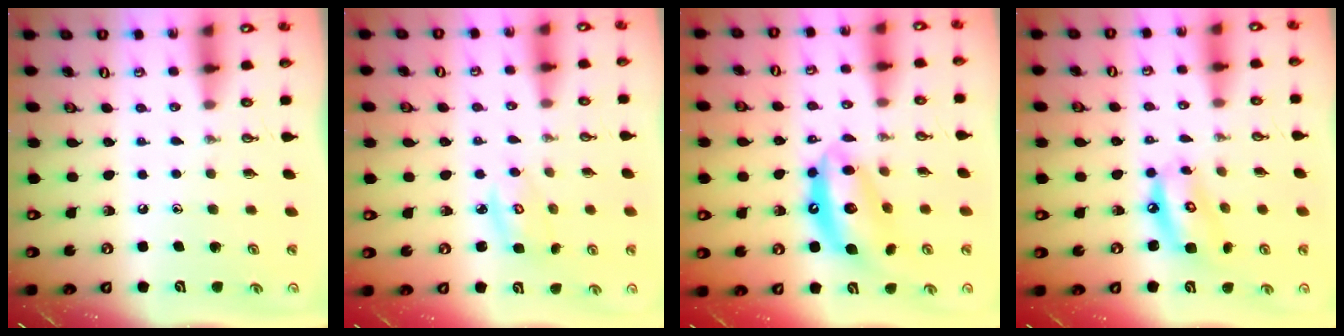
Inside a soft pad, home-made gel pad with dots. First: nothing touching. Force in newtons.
{"total": 3.8, "press": 3.8, "slide": 0.3}
{"total": 13.0, "press": 13.0, "slide": 1.0}
{"total": 9.7, "press": 9.7, "slide": 0.8}